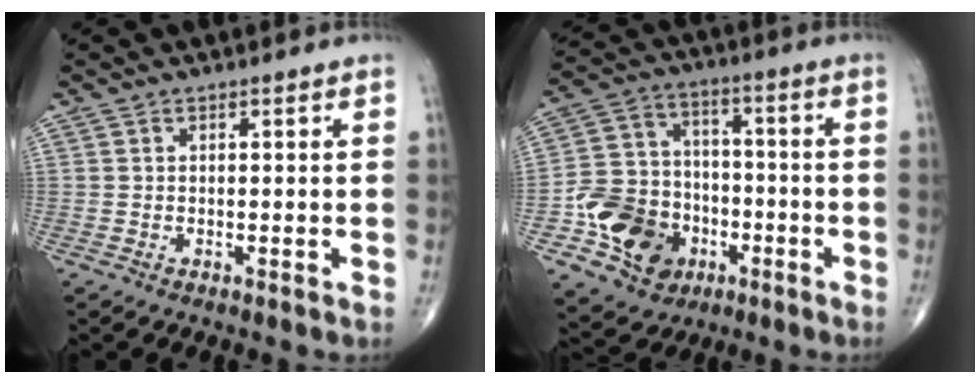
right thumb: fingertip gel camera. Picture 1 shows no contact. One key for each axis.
{"total": 15.9, "fx": -6.0, "fy": 12.7, "fz": 7.4, "tx": -0.101, "ty": 0.047, "tz": -0.100}